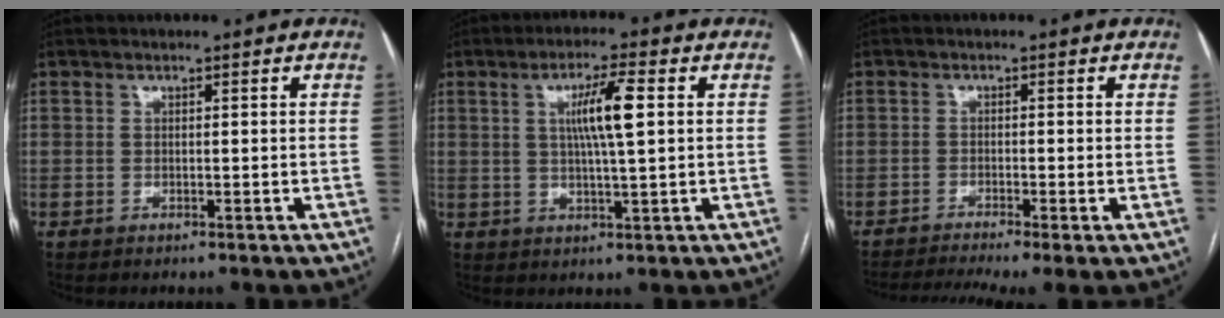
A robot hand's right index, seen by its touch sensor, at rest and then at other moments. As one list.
[{"total": 7.0, "force": [1.5, 0.2, 6.8], "torque": [-0.123, 0.002, 0.027]}, {"total": 7.3, "force": [-5.3, 0.2, 5.1], "torque": [-0.085, -0.007, -0.086]}]